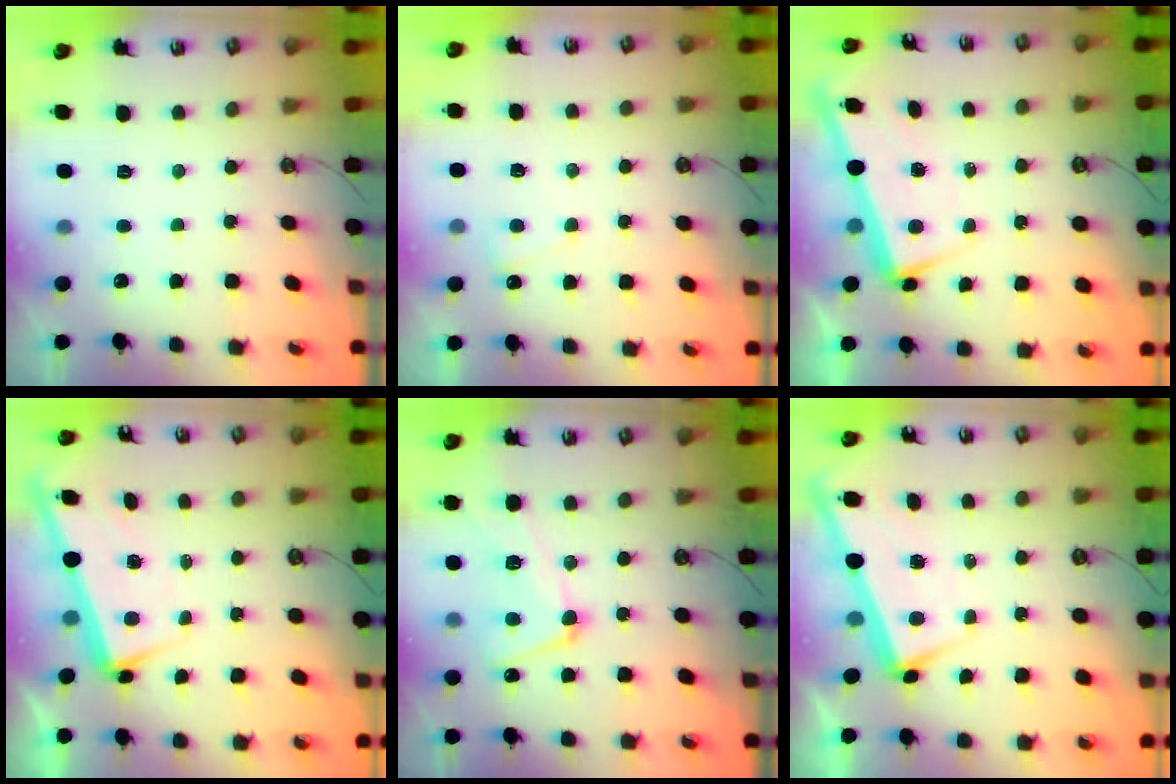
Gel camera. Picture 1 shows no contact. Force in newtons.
{"total": 2.2, "press": 2.2, "slide": 0.5}
{"total": 2.9, "press": 2.8, "slide": 0.9}
{"total": 2.9, "press": 2.8, "slide": 1.0}
{"total": 5.7, "press": 5.6, "slide": 1.4}
{"total": 1.9, "press": 1.8, "slide": 0.6}